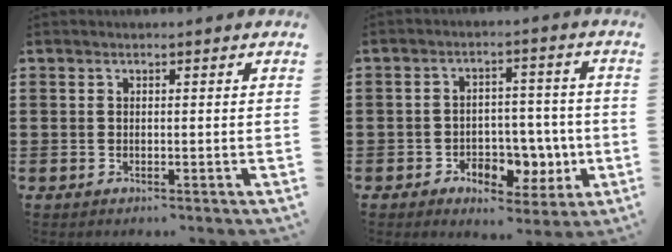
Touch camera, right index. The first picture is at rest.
{"total": 5.9, "force": [-2.0, 4.6, 3.1], "torque": [-0.045, 0.007, -0.036]}